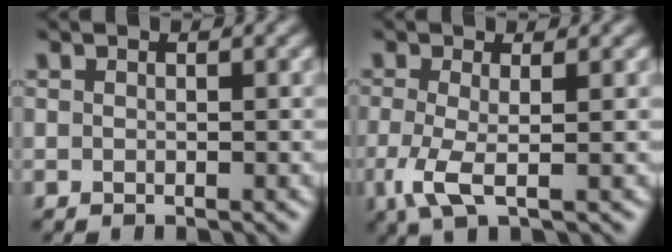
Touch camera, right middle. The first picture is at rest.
{"total": 3.3, "force": [-0.8, 0.8, 3.1], "torque": [-0.076, -0.010, -0.020]}